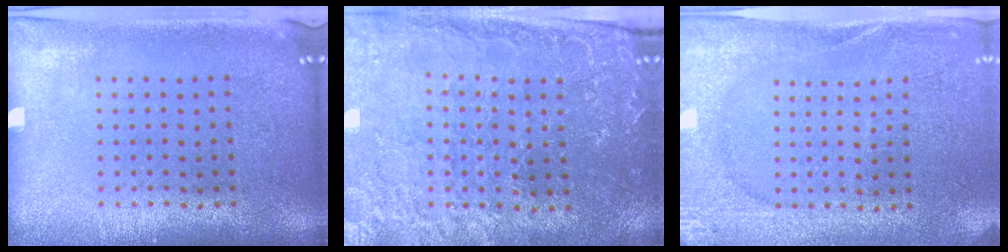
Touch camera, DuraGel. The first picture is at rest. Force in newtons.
{"total": 1.5, "press": 1.4, "slide": 0.5}
{"total": 2.6, "press": 2.6, "slide": 0.4}